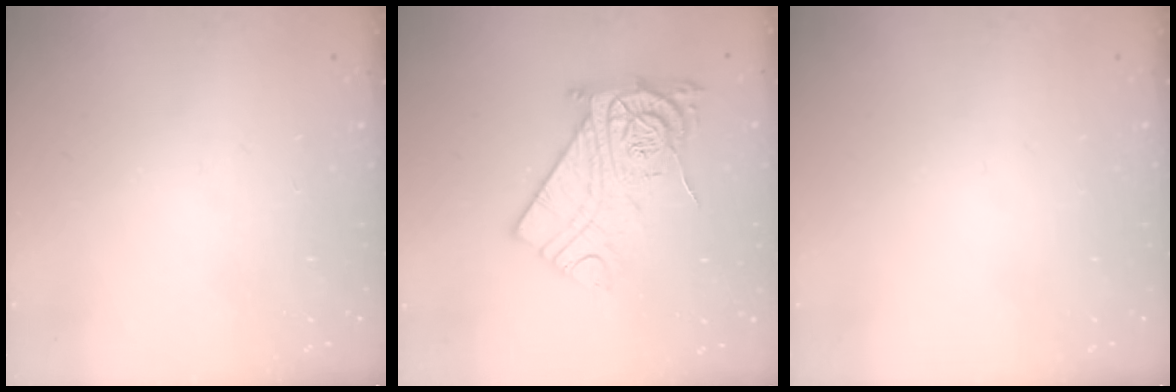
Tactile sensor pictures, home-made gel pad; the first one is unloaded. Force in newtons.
{"total": 16.3, "press": 16.3, "slide": 1.3}
{"total": 0.0}